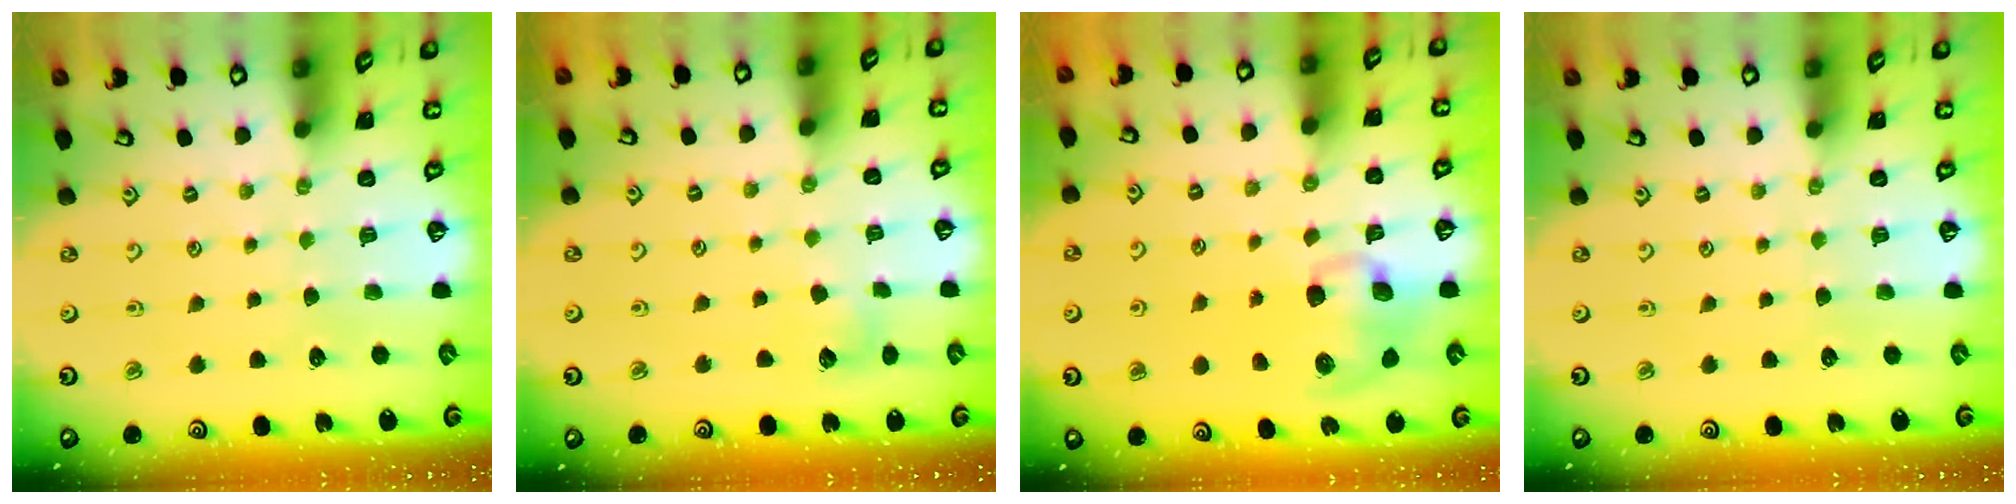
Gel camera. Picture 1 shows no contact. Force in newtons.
{"total": 5.6, "press": 5.6, "slide": 0.6}
{"total": 11.3, "press": 11.2, "slide": 1.2}
{"total": 0.0}